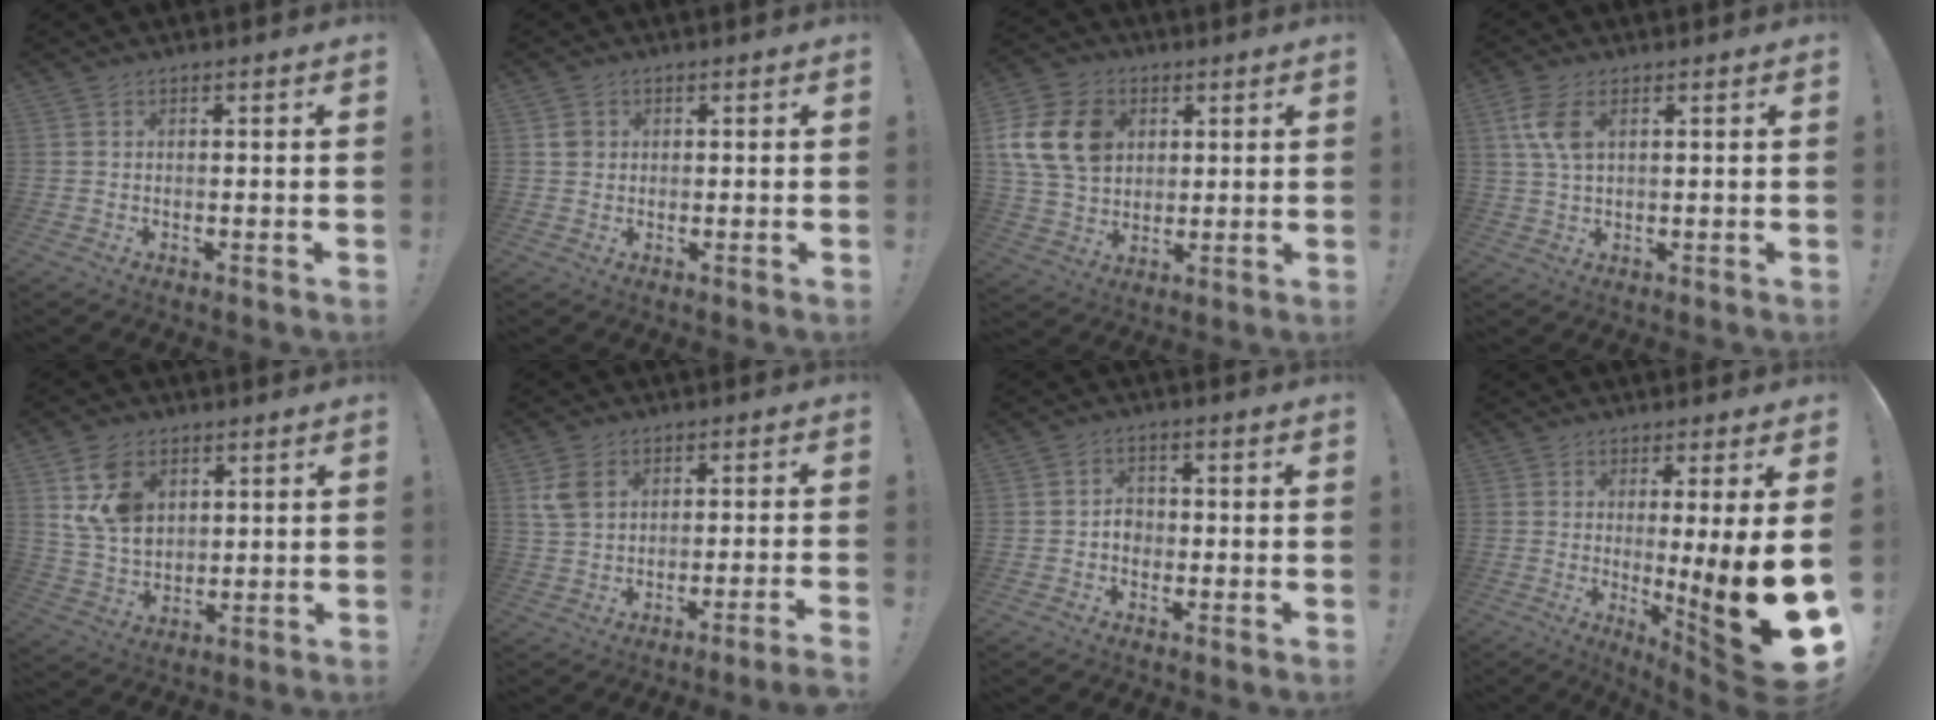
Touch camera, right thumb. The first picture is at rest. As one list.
[{"total": 2.5, "force": [0.6, 2.3, 0.6], "torque": [0.000, -0.001, 0.010]}, {"total": 17.2, "force": [5.0, 13.1, 10.0], "torque": [-0.186, -0.014, 0.098]}, {"total": 7.0, "force": [2.2, 3.6, 5.6], "torque": [-0.111, -0.002, 0.039]}, {"total": 12.6, "force": [5.3, 9.0, 7.1], "torque": [-0.126, -0.017, 0.104]}, {"total": 5.0, "force": [-0.9, 2.3, 4.3], "torque": [-0.082, 0.007, -0.012]}, {"total": 3.4, "force": [-1.3, 2.6, 1.7], "torque": [-0.021, 0.002, -0.024]}, {"total": 17.0, "force": [-1.6, 0.1, 16.9], "torque": [-0.238, -0.027, -0.019]}]